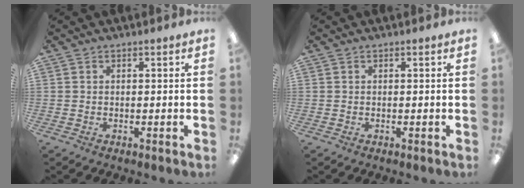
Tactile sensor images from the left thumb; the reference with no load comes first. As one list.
[{"total": 0.0}]